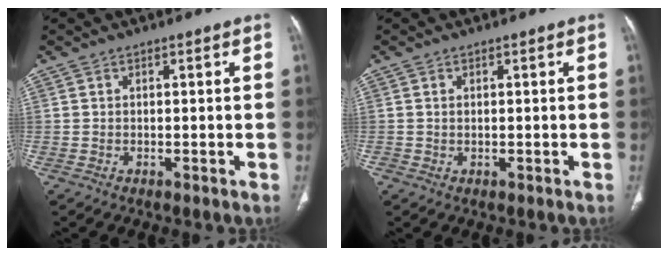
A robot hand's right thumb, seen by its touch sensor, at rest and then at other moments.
{"total": 0.6, "force": [0.2, 0.5, 0.4], "torque": [-0.002, 0.001, 0.005]}